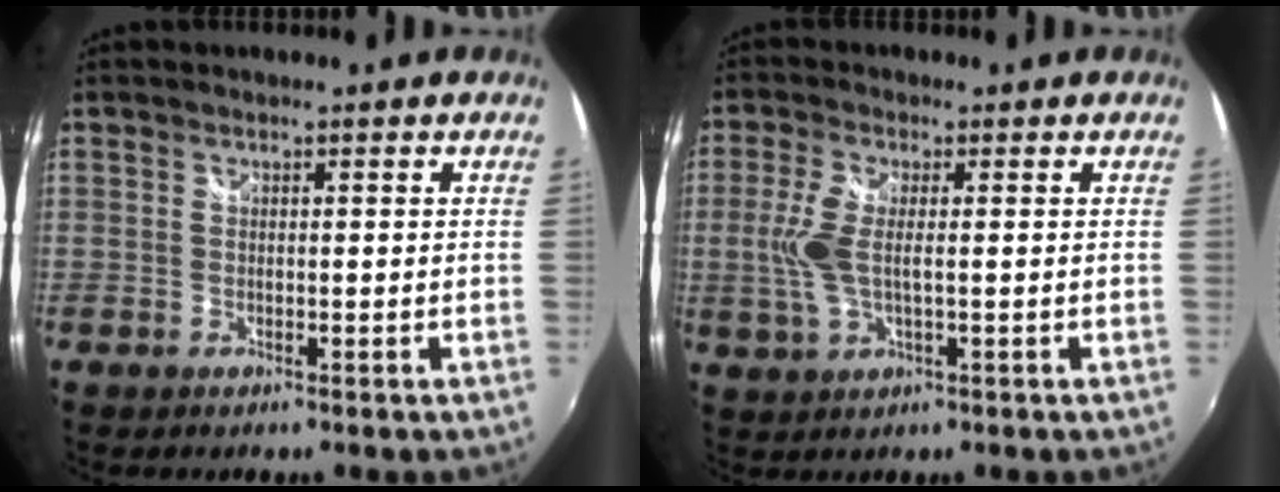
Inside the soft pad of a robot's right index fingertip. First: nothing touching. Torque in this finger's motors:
{"motor_torque": [0.85, 0.25, 0.41, 0.12]}